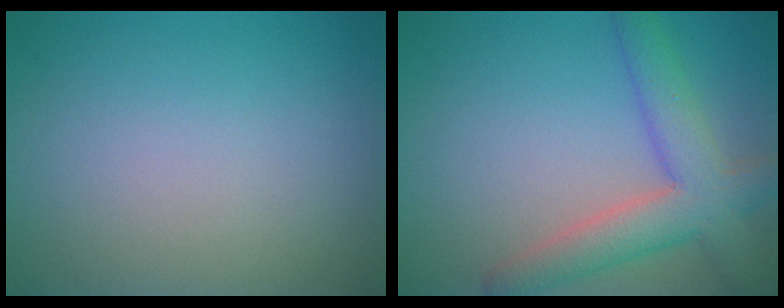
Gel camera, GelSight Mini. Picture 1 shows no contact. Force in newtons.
{"total": 5.9, "press": 5.8, "slide": 0.3}